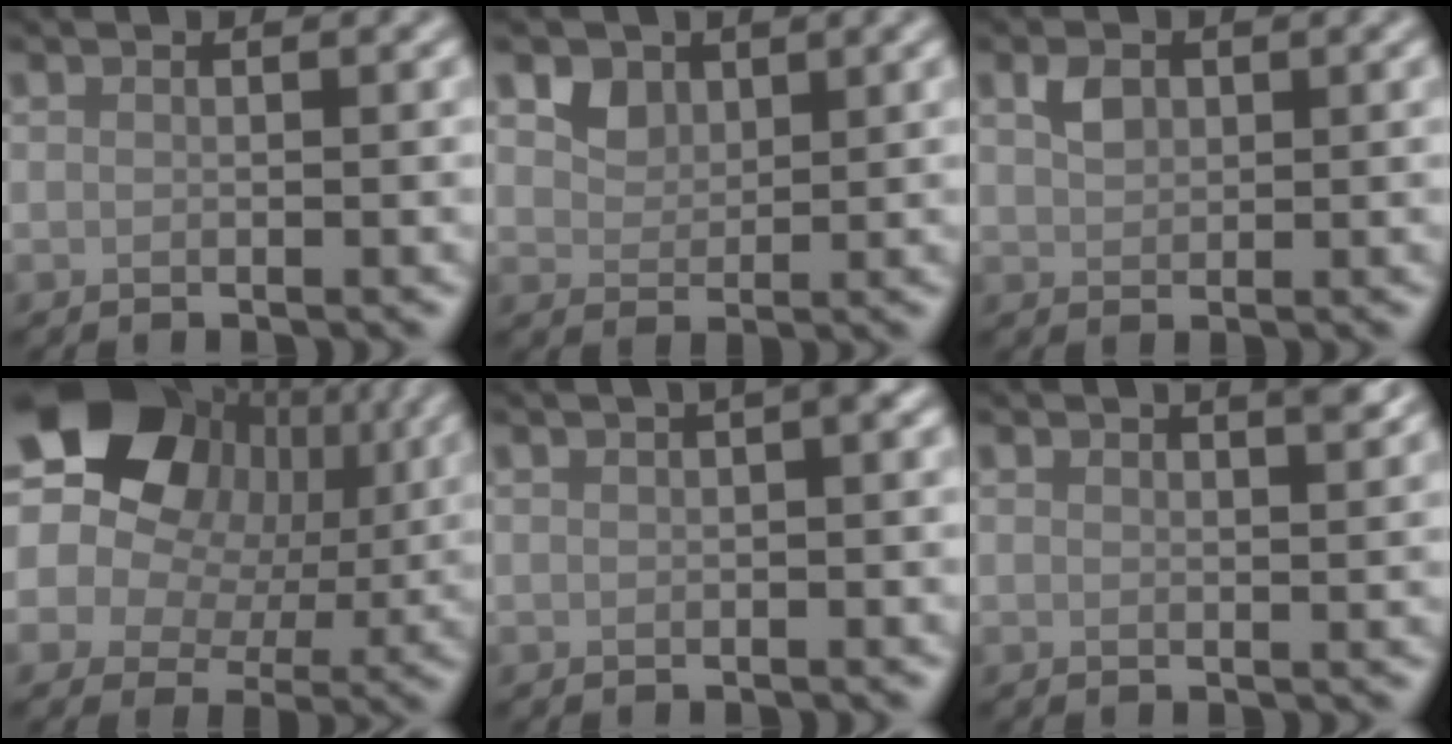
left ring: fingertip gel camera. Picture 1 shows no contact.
{"total": 2.2, "force": [1.3, 1.6, 0.8], "torque": [-0.021, -0.004, 0.024]}
{"total": 1.7, "force": [0.6, 1.3, 1.0], "torque": [-0.020, 0.003, 0.012]}
{"total": 19.4, "force": [7.0, 15.0, 10.0], "torque": [-0.194, 0.048, 0.089]}
{"total": 1.8, "force": [0.6, 0.2, 1.7], "torque": [-0.015, 0.011, 0.006]}
{"total": 1.8, "force": [1.3, 0.4, 1.2], "torque": [-0.009, 0.002, 0.018]}